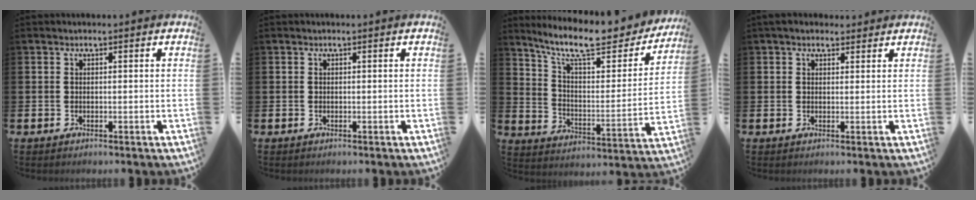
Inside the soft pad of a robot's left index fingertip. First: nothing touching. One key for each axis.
{"total": 0.0}
{"total": 11.8, "fx": 9.9, "fy": 2.8, "fz": 5.7, "tx": -0.134, "ty": -0.064, "tz": 0.168}
{"total": 2.2, "fx": 1.8, "fy": 1.1, "fz": 0.7, "tx": -0.002, "ty": 0.001, "tz": 0.030}